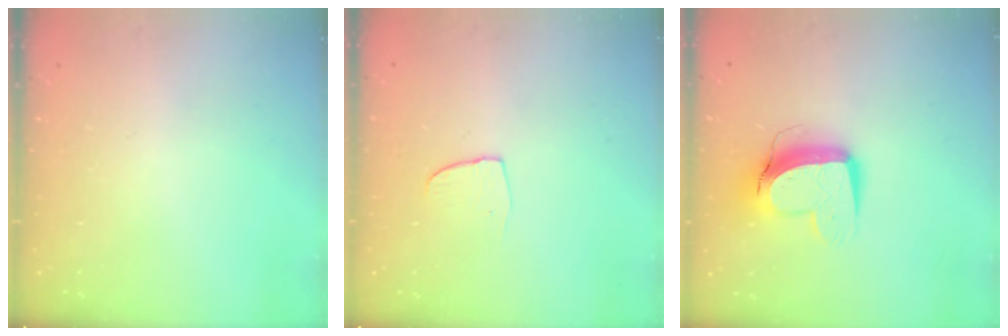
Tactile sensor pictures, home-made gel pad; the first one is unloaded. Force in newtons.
{"total": 4.2, "press": 4.2, "slide": 0.3}
{"total": 11.3, "press": 11.2, "slide": 1.1}